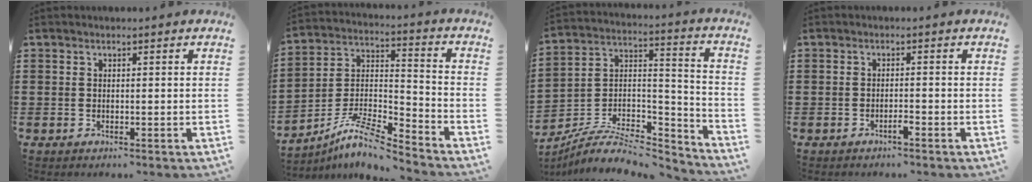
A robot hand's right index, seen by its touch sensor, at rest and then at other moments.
{"total": 9.1, "force": [-8.0, 1.2, 4.2], "torque": [-0.091, 0.010, -0.160]}
{"total": 7.6, "force": [-6.3, 2.9, 3.2], "torque": [-0.063, 0.005, -0.125]}
{"total": 1.3, "force": [-1.0, 0.0, 0.8], "torque": [-0.016, -0.004, -0.018]}